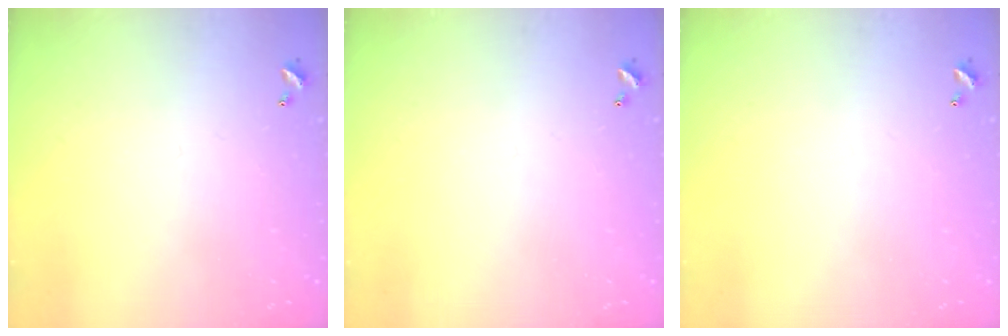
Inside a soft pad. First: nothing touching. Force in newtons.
{"total": 0.0}
{"total": 0.0}